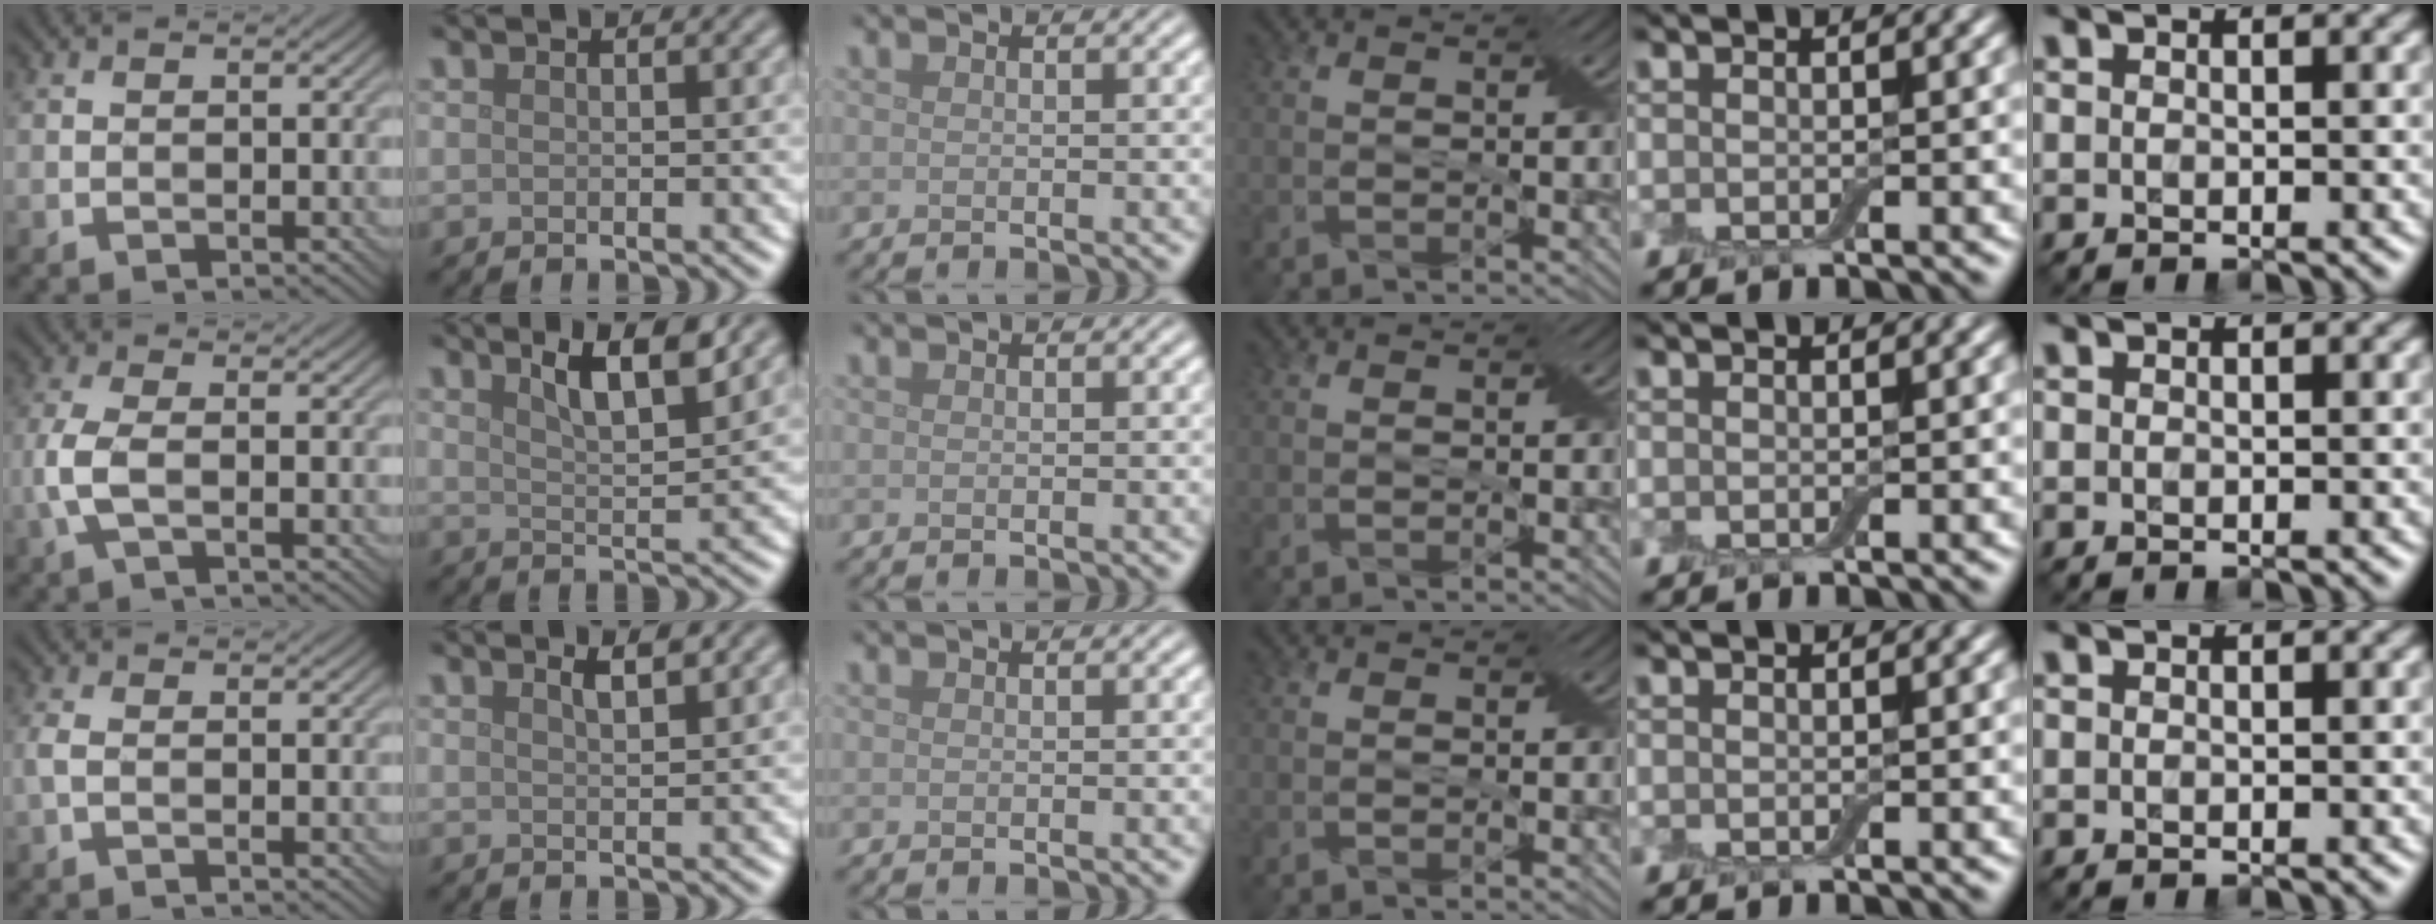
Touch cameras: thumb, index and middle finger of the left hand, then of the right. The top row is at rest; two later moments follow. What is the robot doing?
{"motion": "insert", "object": "box of matches"}